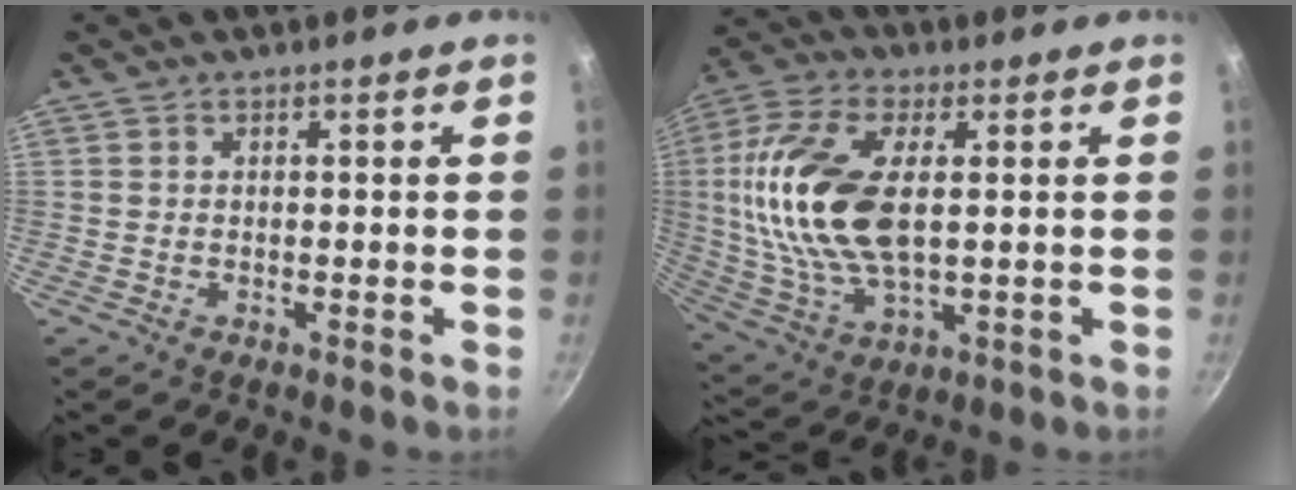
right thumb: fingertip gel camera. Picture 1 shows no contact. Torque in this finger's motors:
{"motor_torque": [0.94, 1.51, 2.07, 0.32, 0.66]}